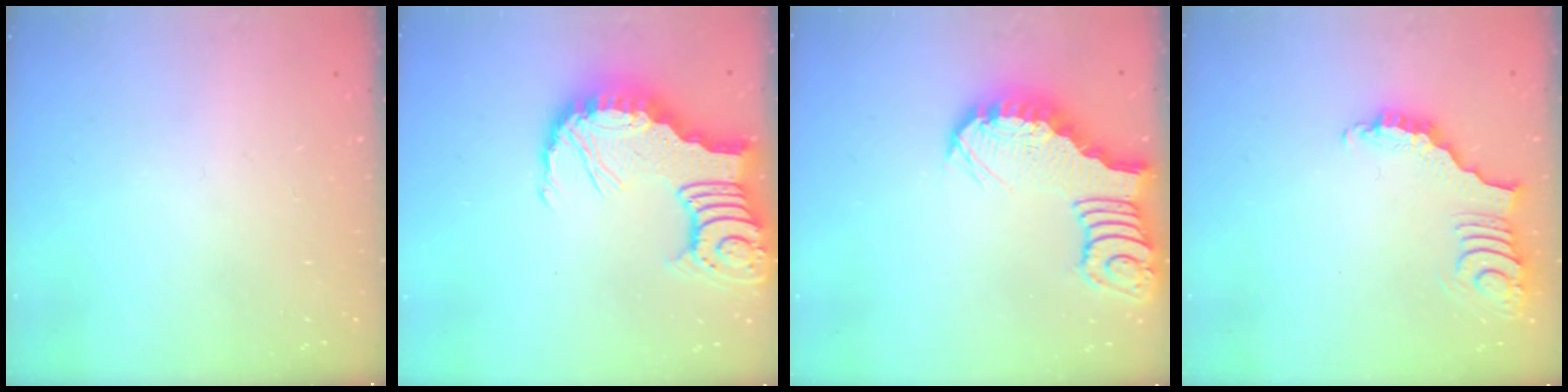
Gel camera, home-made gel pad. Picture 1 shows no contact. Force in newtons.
{"total": 13.7, "press": 13.6, "slide": 1.9}
{"total": 3.7, "press": 3.7, "slide": 0.5}
{"total": 4.0, "press": 3.9, "slide": 0.7}